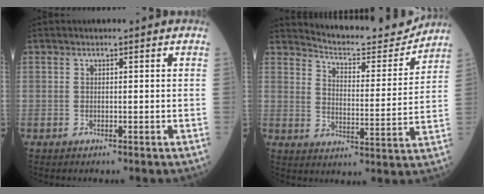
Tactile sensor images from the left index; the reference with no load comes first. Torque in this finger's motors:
{"motor_torque": [0.27, -0.30, -0.02, -0.01]}